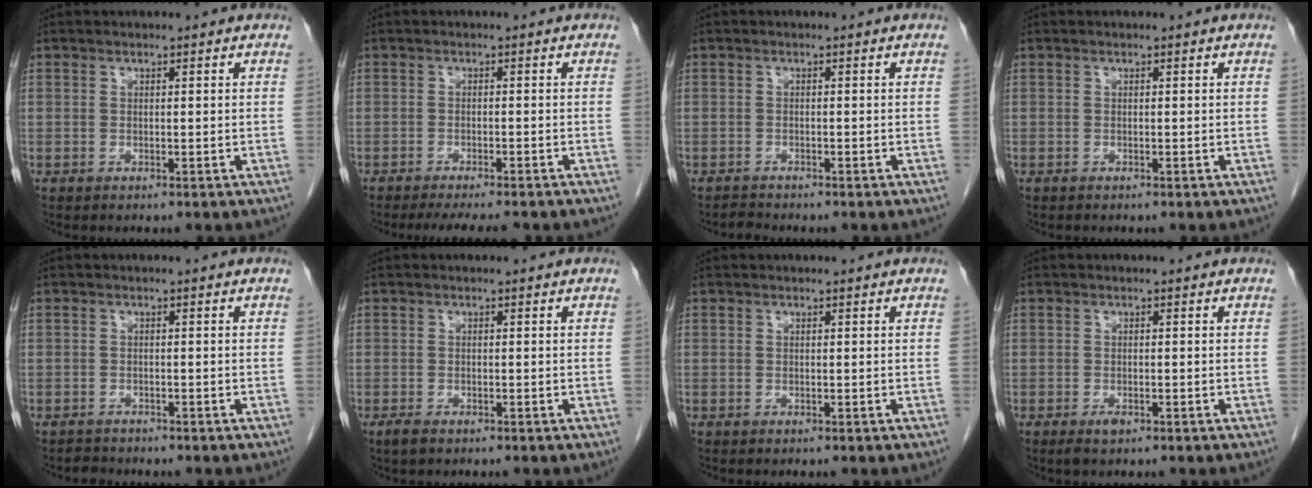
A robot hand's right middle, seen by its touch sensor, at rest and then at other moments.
{"total": 7.8, "force": [-6.8, 1.0, 3.6], "torque": [-0.048, -0.014, -0.094]}
{"total": 1.0, "force": [-0.9, 0.0, -0.2], "torque": [0.001, -0.006, -0.017]}
{"total": 0.0}
{"total": 1.3, "force": [-1.2, 0.3, -0.3], "torque": [0.000, -0.004, -0.021]}
{"total": 1.5, "force": [-1.0, 0.6, 0.9], "torque": [-0.025, -0.002, -0.016]}
{"total": 0.0}
{"total": 1.4, "force": [-0.9, 0.5, 1.0], "torque": [-0.019, -0.001, -0.012]}